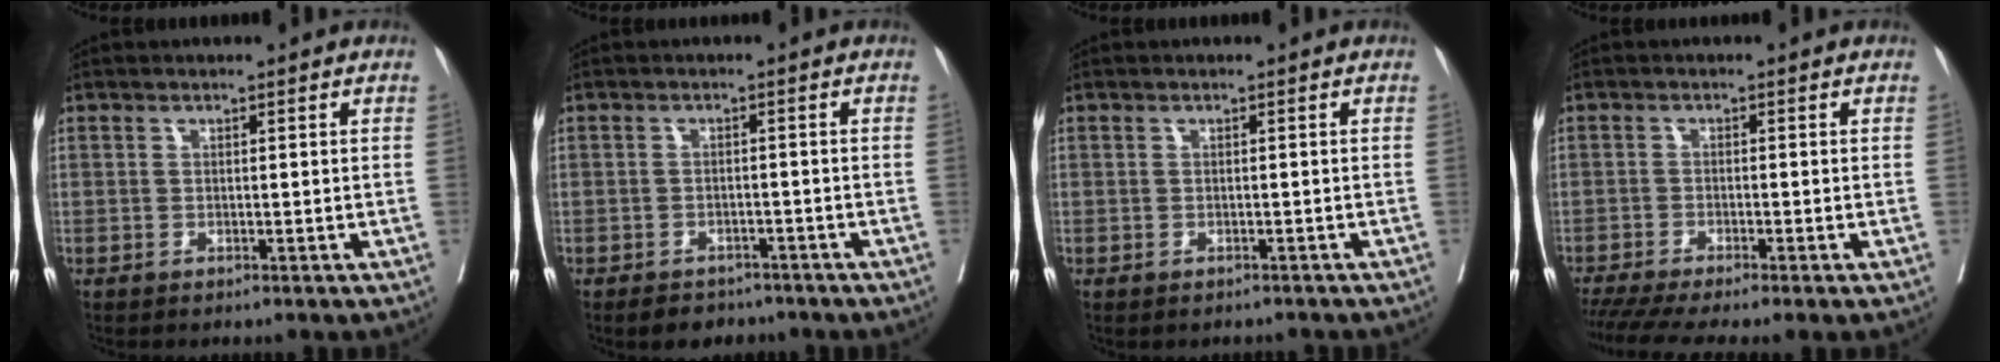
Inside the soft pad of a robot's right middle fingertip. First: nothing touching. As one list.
[{"total": 4.9, "force": [-4.1, 2.5, 1.1], "torque": [-0.012, 0.004, -0.055]}, {"total": 1.8, "force": [-1.7, 0.7, 0.2], "torque": [0.000, -0.001, -0.025]}, {"total": 7.6, "force": [-6.2, 0.0, 4.4], "torque": [-0.064, -0.012, -0.101]}]